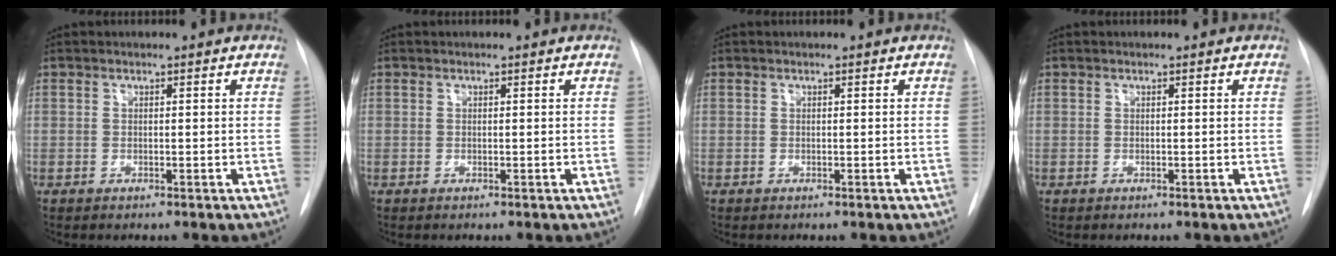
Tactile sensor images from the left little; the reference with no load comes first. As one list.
[{"total": 0.0}, {"total": 0.0}, {"total": 0.0}]